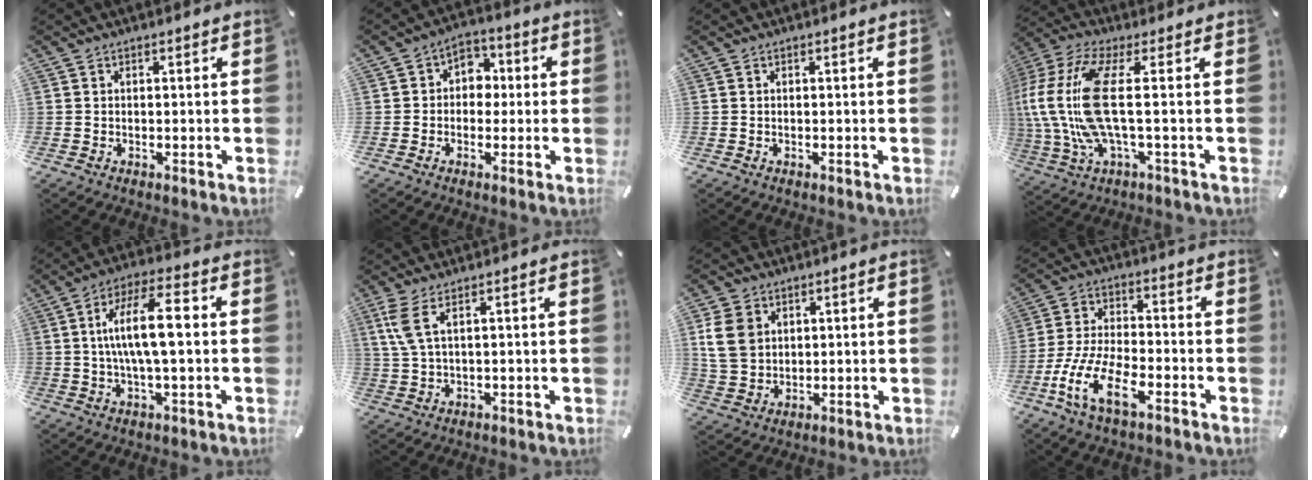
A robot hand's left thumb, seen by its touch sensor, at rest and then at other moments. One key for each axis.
{"total": 5.0, "fx": -0.9, "fy": 4.5, "fz": 2.0, "tx": -0.029, "ty": 0.009, "tz": -0.023}
{"total": 0.0}
{"total": 19.6, "fx": 0.4, "fy": 6.2, "fz": 18.5, "tx": -0.412, "ty": -0.032, "tz": 0.000}
{"total": 12.9, "fx": 0.9, "fy": 4.2, "fz": 12.1, "tx": -0.227, "ty": 0.005, "tz": 0.011}
{"total": 5.4, "fx": 2.2, "fy": 1.2, "fz": 4.8, "tx": -0.107, "ty": -0.005, "tz": 0.036}
{"total": 8.7, "fx": 2.5, "fy": 7.3, "fz": 4.0, "tx": -0.104, "ty": 0.009, "tz": 0.048}
{"total": 12.1, "fx": -6.4, "fy": 5.4, "fz": 8.7, "tx": -0.195, "ty": 0.013, "tz": -0.123}